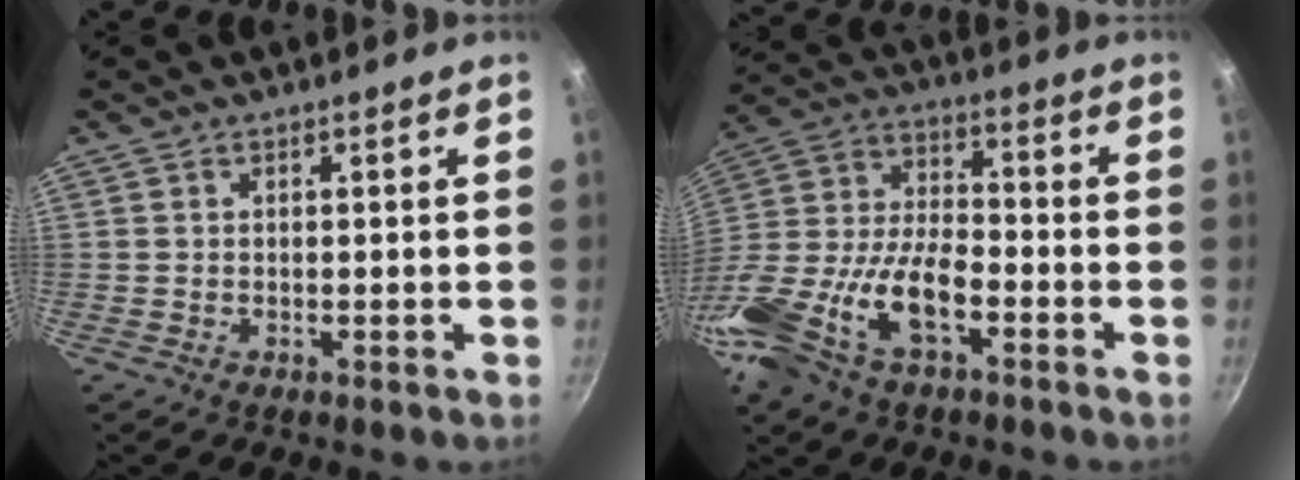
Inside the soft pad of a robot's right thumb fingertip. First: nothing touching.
{"total": 21.1, "force": [-8.8, 10.6, 16.0], "torque": [-0.316, 0.029, -0.183]}